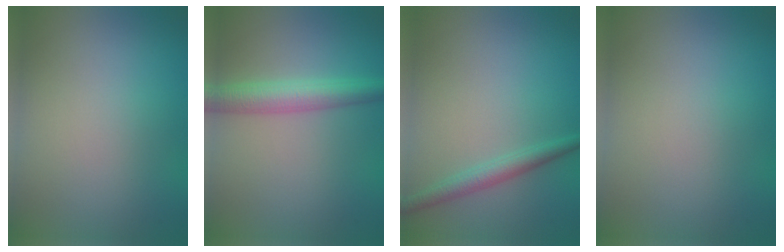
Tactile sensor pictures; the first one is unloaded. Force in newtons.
{"total": 4.1, "press": 4.1, "slide": 0.1}
{"total": 2.1, "press": 2.1, "slide": 0.1}
{"total": 0.0}